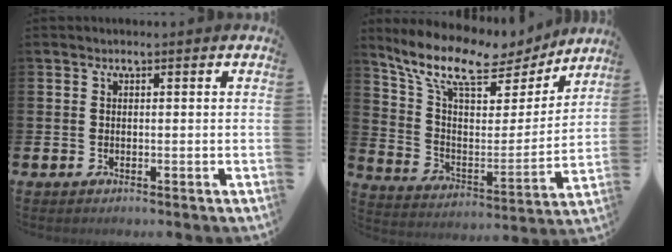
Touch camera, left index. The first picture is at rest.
{"total": 11.4, "force": [9.5, 4.1, 4.9], "torque": [-0.130, -0.058, 0.161]}